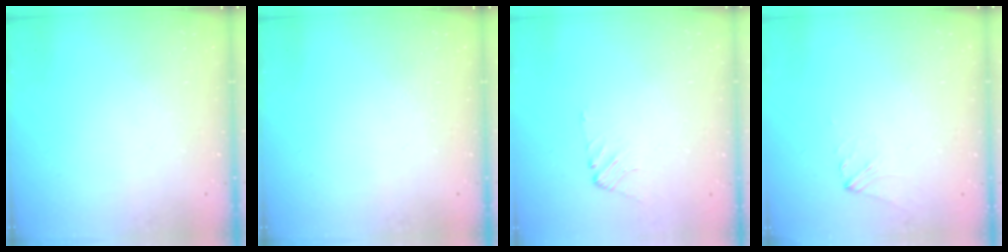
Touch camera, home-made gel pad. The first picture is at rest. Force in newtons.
{"total": 0.0}
{"total": 1.8, "press": 1.8, "slide": 0.4}
{"total": 2.0, "press": 2.0, "slide": 0.3}